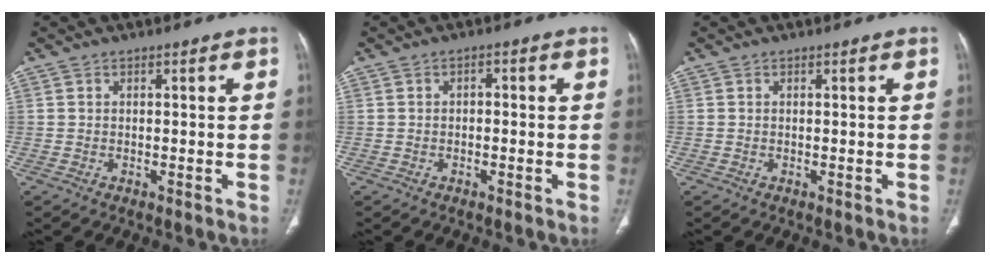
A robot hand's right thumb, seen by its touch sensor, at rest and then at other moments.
{"total": 1.2, "force": [-0.2, 0.8, 0.9], "torque": [-0.009, 0.007, -0.005]}
{"total": 0.0}